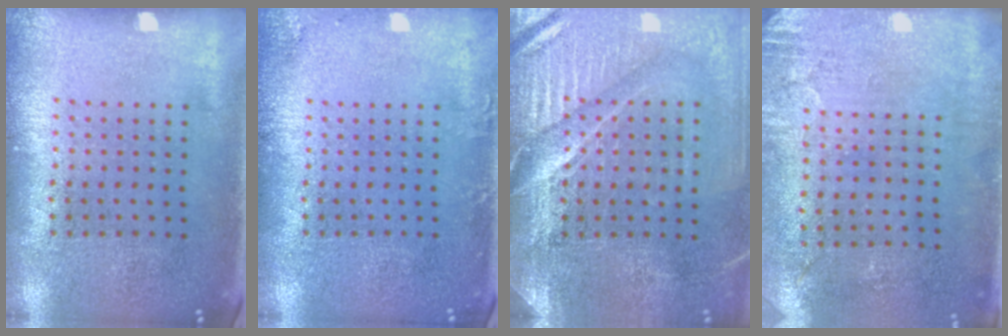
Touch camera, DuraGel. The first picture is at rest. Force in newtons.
{"total": 1.3, "press": 1.3, "slide": 0.0}
{"total": 4.0, "press": 3.7, "slide": 1.5}
{"total": 2.9, "press": 2.4, "slide": 1.6}